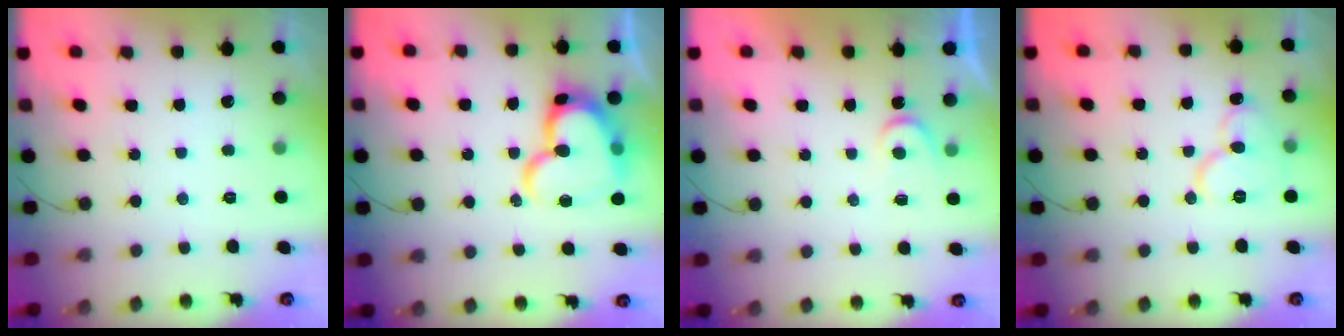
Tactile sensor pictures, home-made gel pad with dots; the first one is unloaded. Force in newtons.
{"total": 17.1, "press": 17.0, "slide": 1.5}
{"total": 3.7, "press": 3.6, "slide": 0.4}
{"total": 10.3, "press": 10.2, "slide": 1.2}